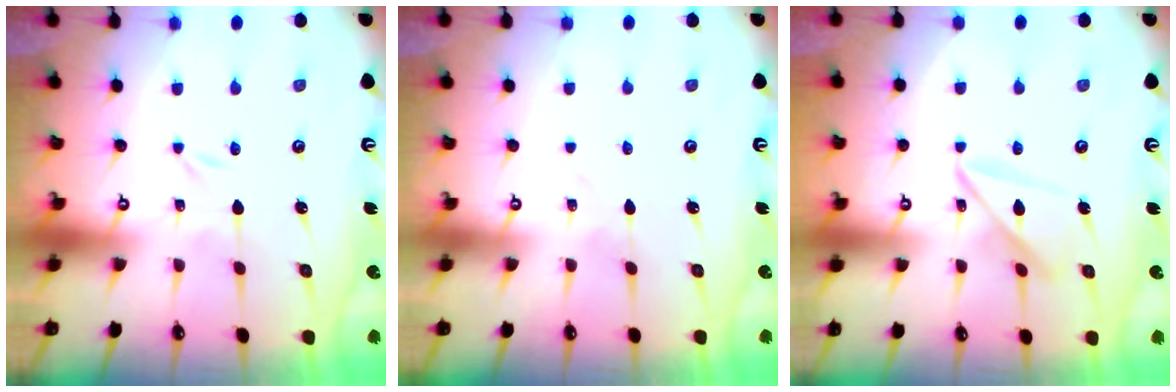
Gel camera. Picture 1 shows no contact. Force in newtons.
{"total": 1.2, "press": 1.2, "slide": 0.2}
{"total": 10.2, "press": 10.2, "slide": 0.7}